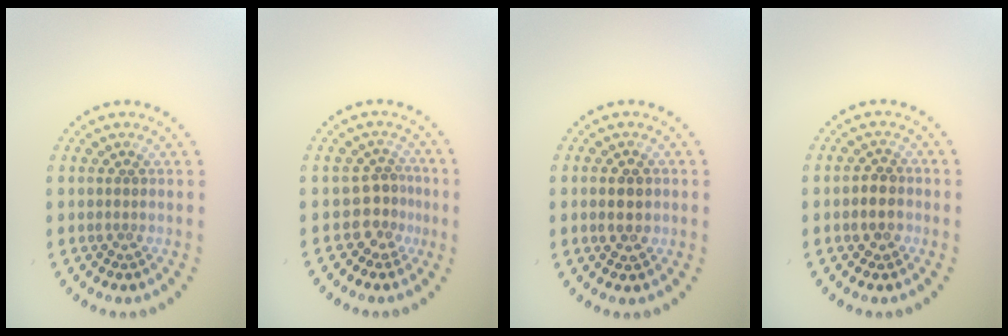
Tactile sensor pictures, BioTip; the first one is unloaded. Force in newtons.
{"total": 2.6, "press": 1.9, "slide": 1.8}
{"total": 2.9, "press": 2.9, "slide": 0.2}
{"total": 2.4, "press": 2.3, "slide": 0.9}